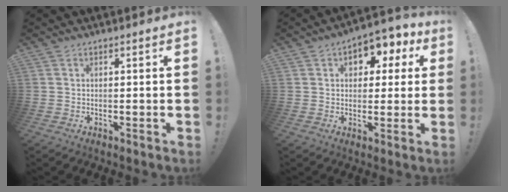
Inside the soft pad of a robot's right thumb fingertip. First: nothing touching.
{"total": 7.6, "force": [2.8, 5.5, 4.4], "torque": [-0.048, -0.009, 0.049]}